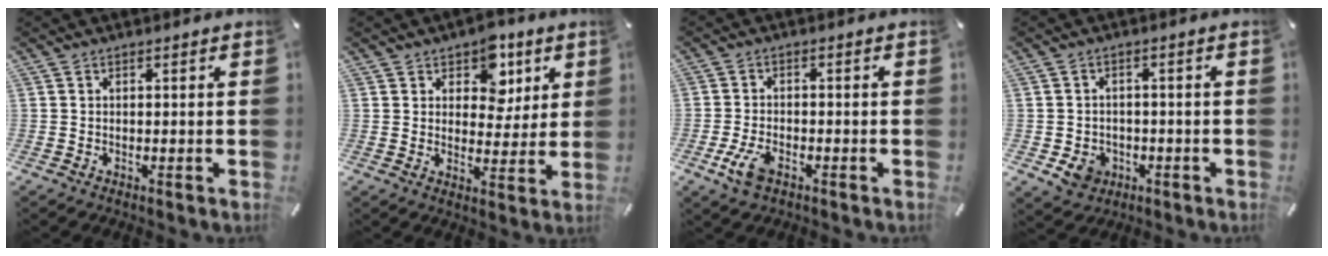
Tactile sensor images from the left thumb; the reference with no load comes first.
{"total": 9.0, "force": [4.5, 6.8, 3.9], "torque": [-0.039, -0.023, 0.074]}
{"total": 5.6, "force": [-2.7, 3.0, 3.9], "torque": [-0.101, -0.001, -0.056]}
{"total": 5.7, "force": [-2.0, 4.9, 2.1], "torque": [-0.031, 0.006, -0.036]}